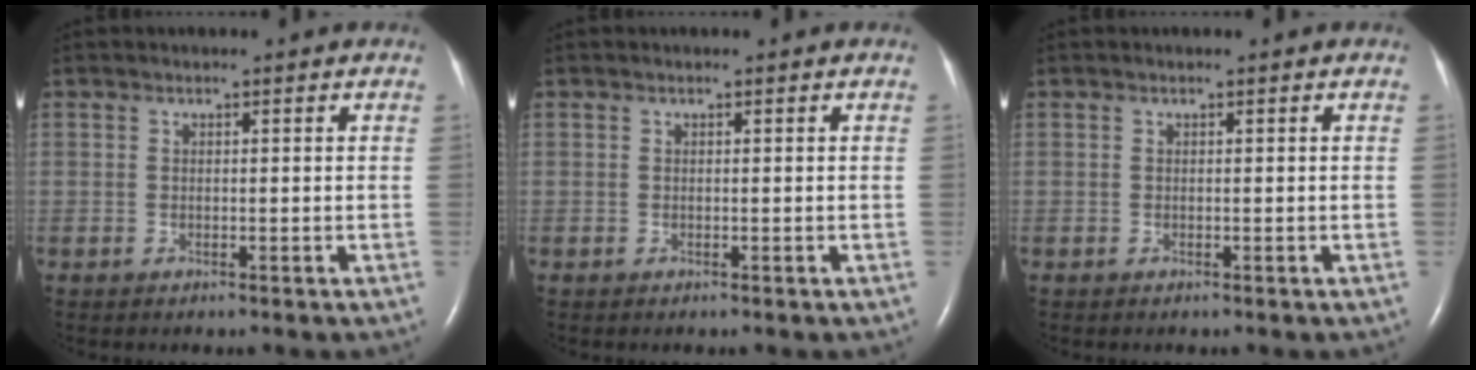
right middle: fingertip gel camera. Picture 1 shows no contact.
{"total": 0.0}
{"total": 0.0}